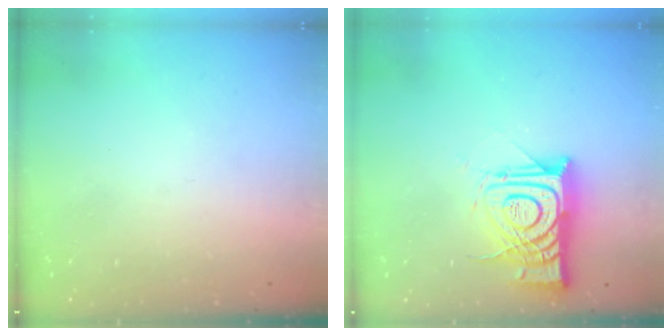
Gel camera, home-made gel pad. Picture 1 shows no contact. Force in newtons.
{"total": 14.0, "press": 14.0, "slide": 1.4}